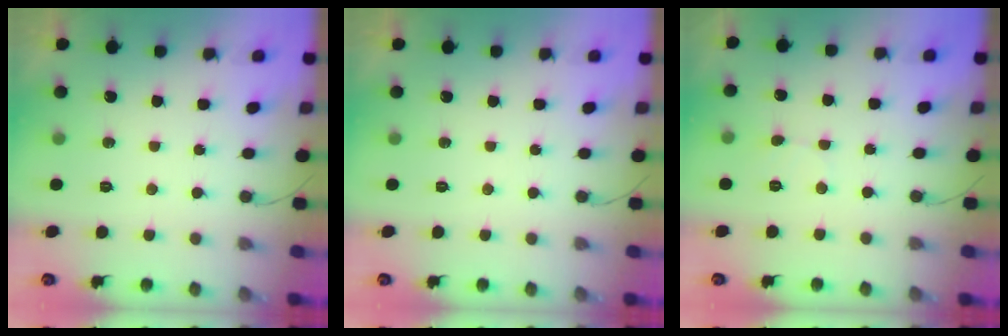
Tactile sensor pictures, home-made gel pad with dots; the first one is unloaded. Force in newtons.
{"total": 0.0}
{"total": 2.2, "press": 2.2, "slide": 0.2}